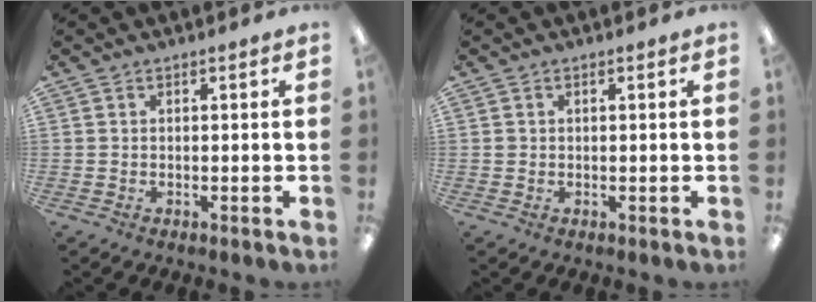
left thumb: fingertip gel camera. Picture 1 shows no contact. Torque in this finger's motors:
{"motor_torque": [0.00, 0.10, 0.00, -0.32, 0.03]}